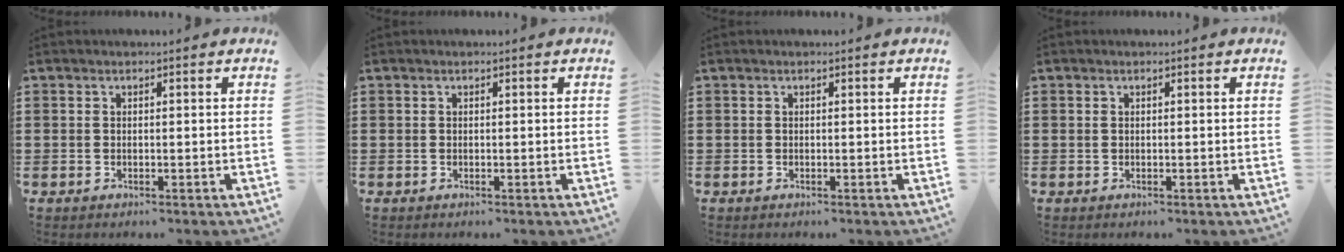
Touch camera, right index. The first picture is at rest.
{"total": 0.0}
{"total": 0.0}
{"total": 0.0}